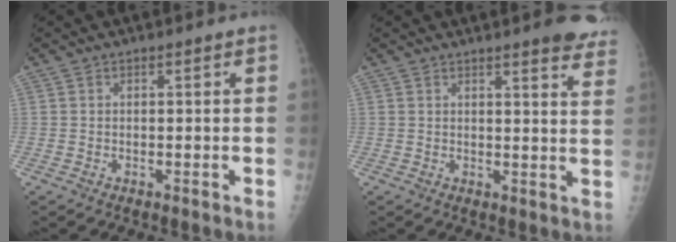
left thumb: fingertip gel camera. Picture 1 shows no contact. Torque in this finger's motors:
{"motor_torque": [1.34, 0.21, 0.68, -0.33, 0.07]}